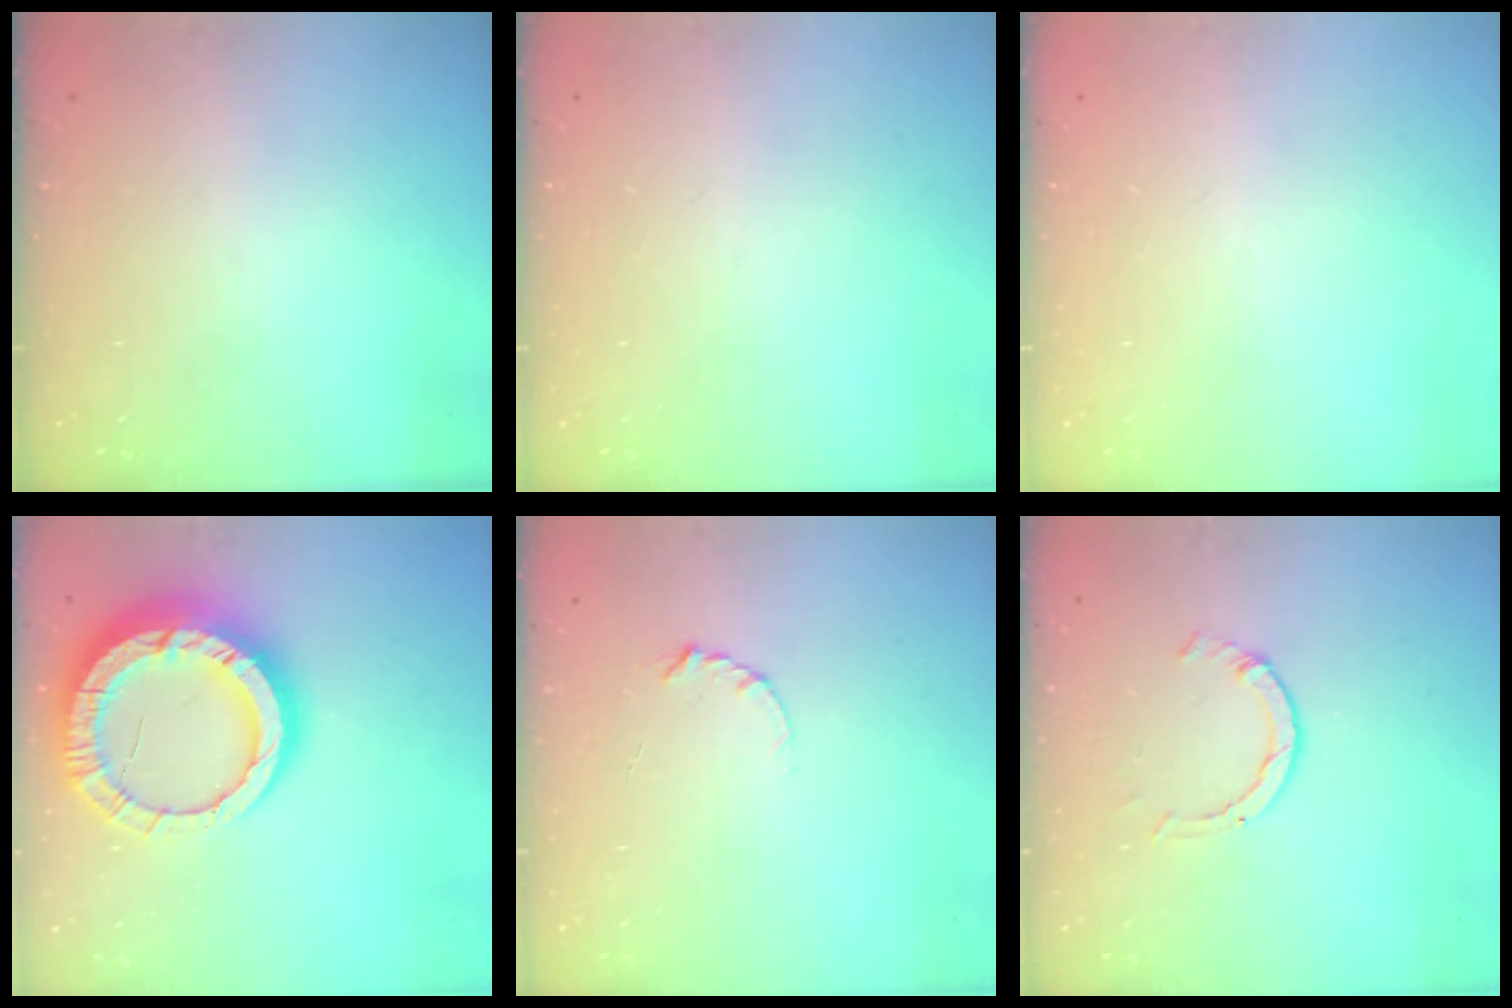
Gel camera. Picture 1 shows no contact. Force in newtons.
{"total": 0.0}
{"total": 0.0}
{"total": 19.3, "press": 19.2, "slide": 1.9}
{"total": 2.9, "press": 2.9, "slide": 0.3}
{"total": 2.6, "press": 2.5, "slide": 0.3}